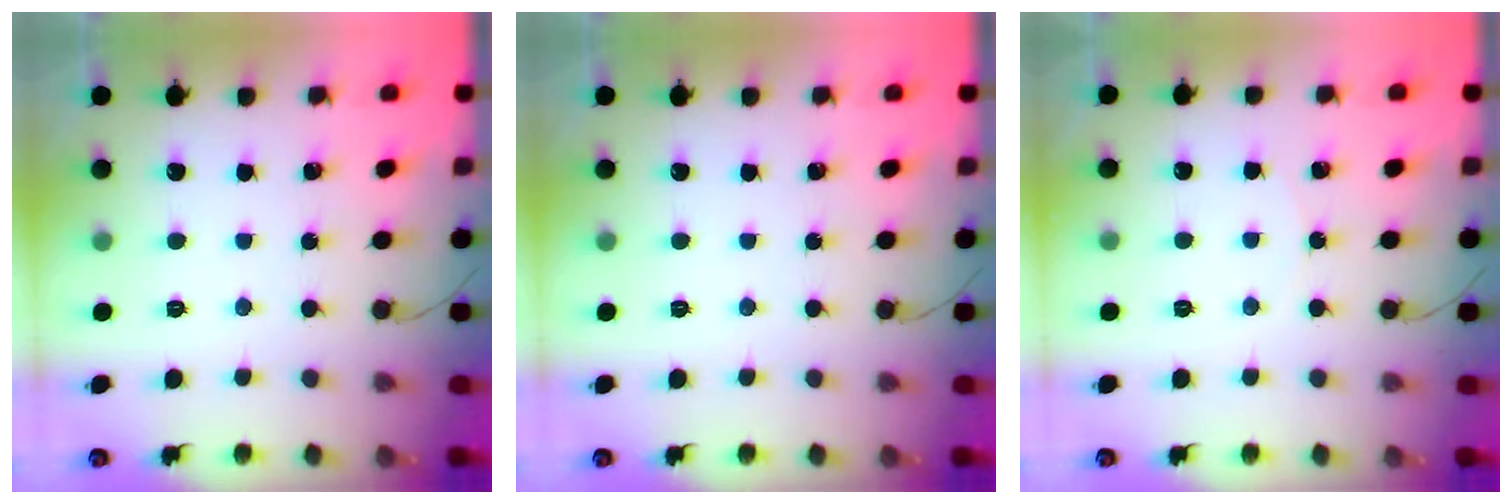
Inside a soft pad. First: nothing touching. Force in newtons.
{"total": 0.0}
{"total": 3.7, "press": 2.9, "slide": 2.3}